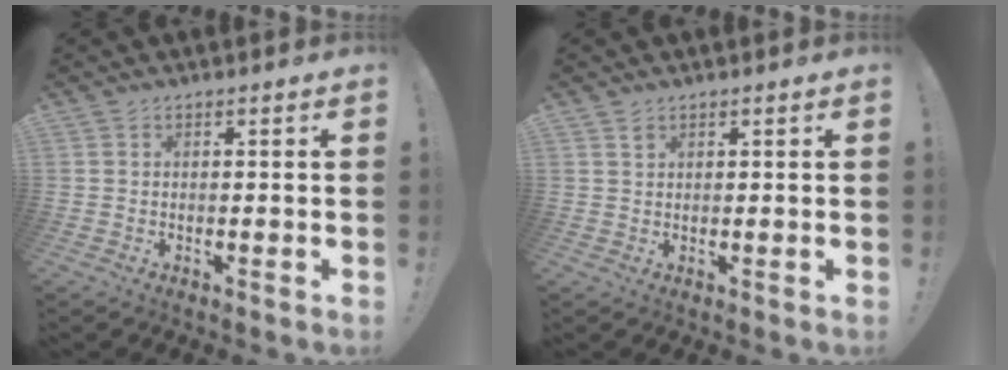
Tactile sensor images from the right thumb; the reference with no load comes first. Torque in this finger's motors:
{"motor_torque": [0.00, -0.16, -0.06, 0.18, 0.00]}